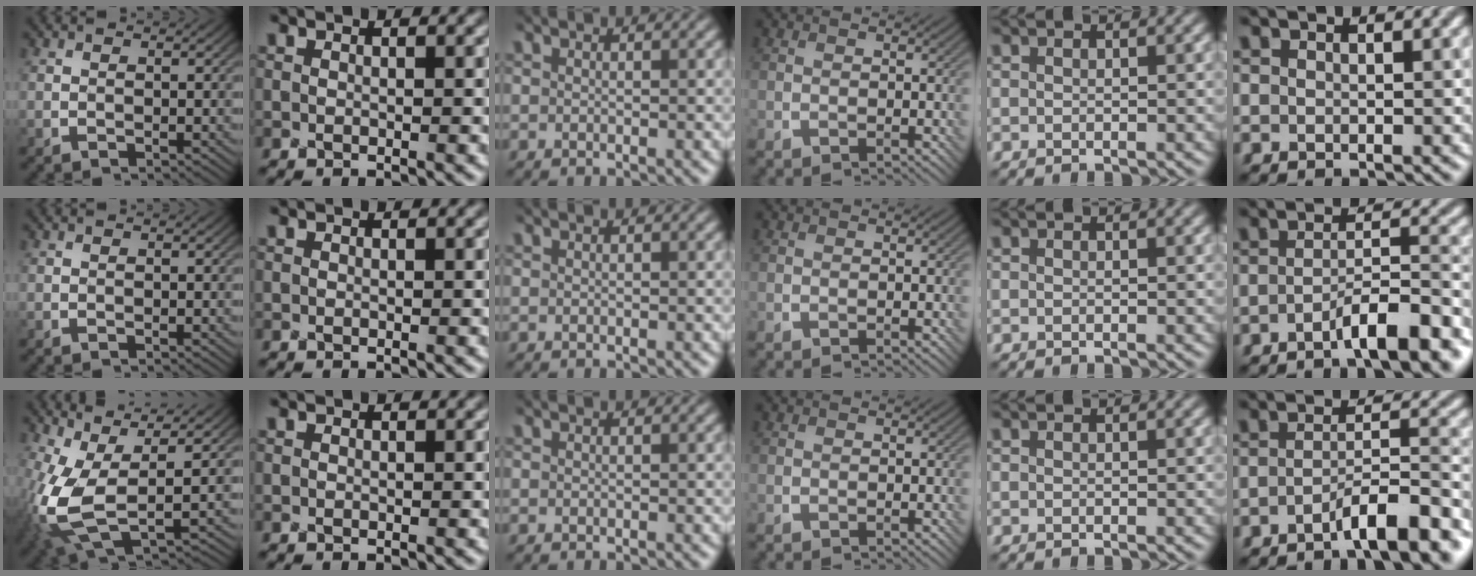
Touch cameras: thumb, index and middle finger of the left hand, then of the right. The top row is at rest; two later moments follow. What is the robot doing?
{"motion": "screw", "object": "bottle cap"}